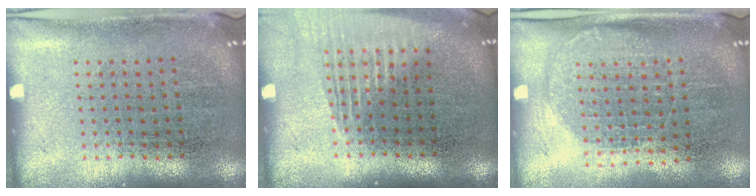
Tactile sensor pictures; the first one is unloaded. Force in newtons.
{"total": 1.5, "press": 1.3, "slide": 0.6}
{"total": 1.3, "press": 1.2, "slide": 0.5}